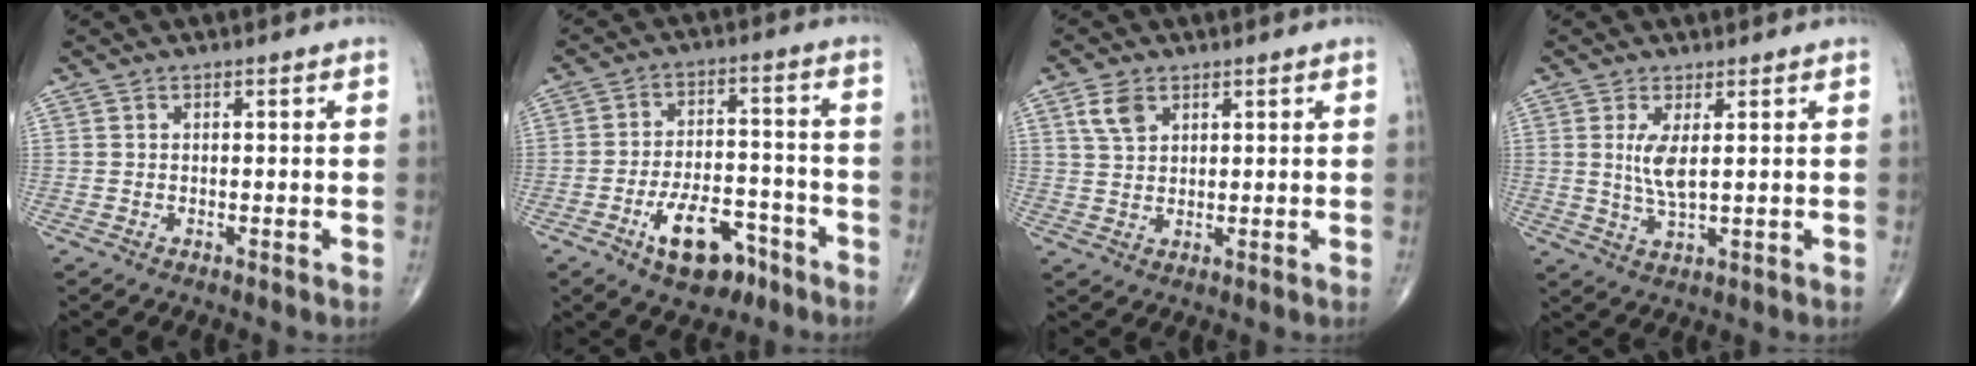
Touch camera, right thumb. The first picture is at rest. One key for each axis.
{"total": 11.2, "fx": -6.1, "fy": 5.9, "fz": 7.3, "tx": -0.102, "ty": 0.039, "tz": -0.095}
{"total": 4.4, "fx": 2.3, "fy": 2.8, "fz": 2.6, "tx": -0.045, "ty": -0.004, "tz": 0.049}
{"total": 4.7, "fx": 1.1, "fy": 1.3, "fz": 4.4, "tx": -0.095, "ty": -0.018, "tz": 0.027}